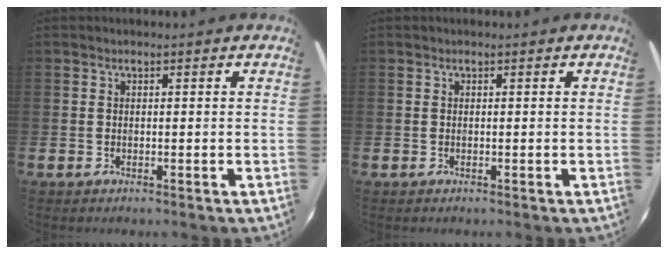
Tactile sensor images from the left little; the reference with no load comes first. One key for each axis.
{"total": 0.0}